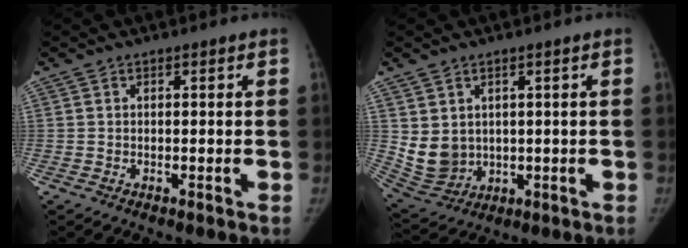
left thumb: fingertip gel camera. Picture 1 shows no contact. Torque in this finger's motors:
{"motor_torque": [-0.49, 0.39, 0.94, -0.89, 0.22]}